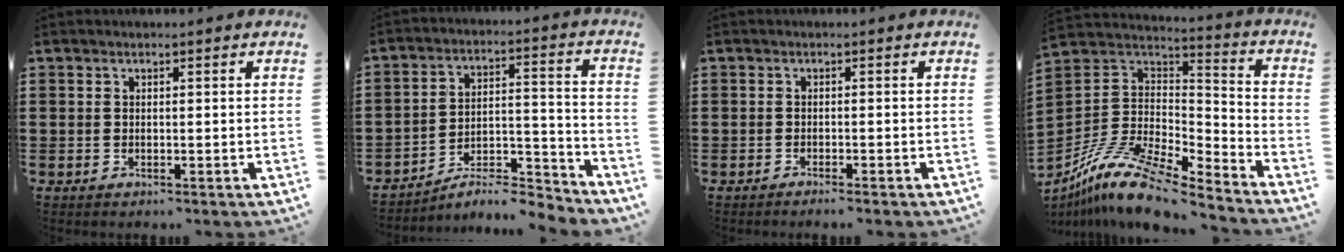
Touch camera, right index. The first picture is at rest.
{"total": 7.1, "force": [-6.6, 1.3, 2.5], "torque": [-0.030, 0.010, -0.126]}
{"total": 0.9, "force": [-0.9, -0.2, 0.3], "torque": [-0.005, -0.001, -0.017]}
{"total": 12.1, "force": [-9.3, 3.6, 6.9], "torque": [-0.152, 0.016, -0.181]}